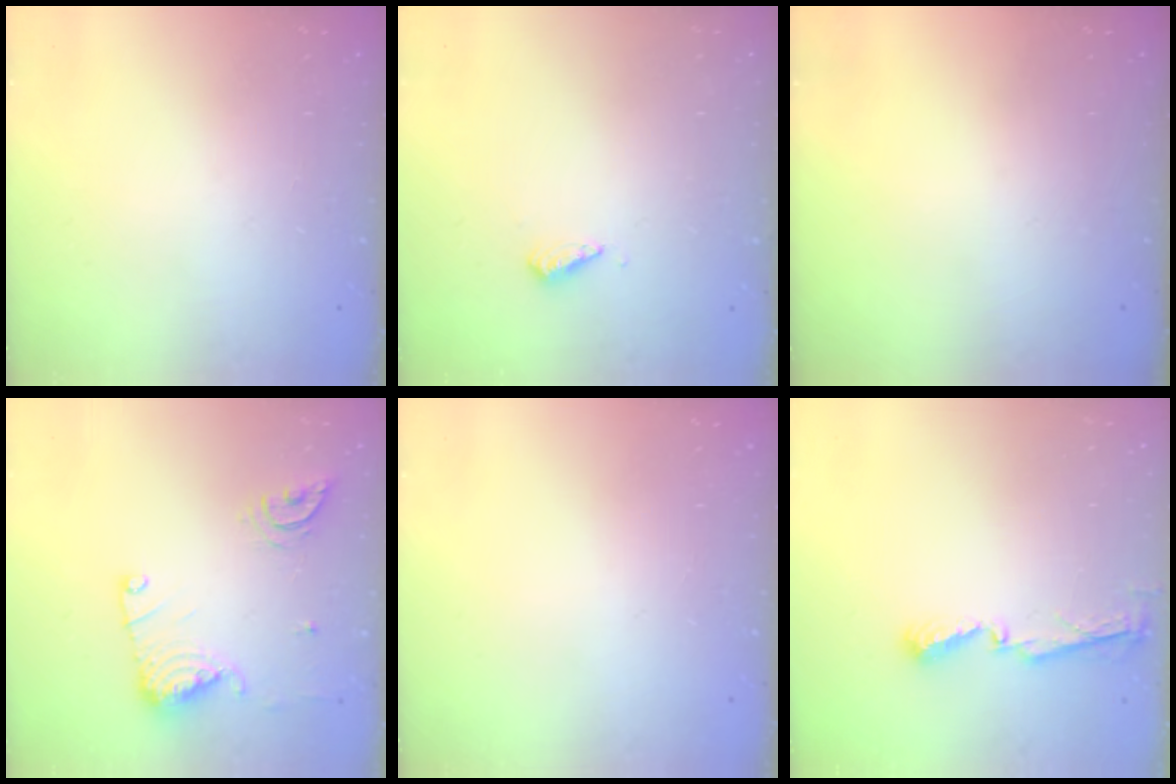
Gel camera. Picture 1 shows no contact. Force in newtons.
{"total": 2.8, "press": 2.8, "slide": 0.7}
{"total": 0.0}
{"total": 12.2, "press": 12.2, "slide": 1.2}
{"total": 0.0}
{"total": 5.1, "press": 5.1, "slide": 0.4}